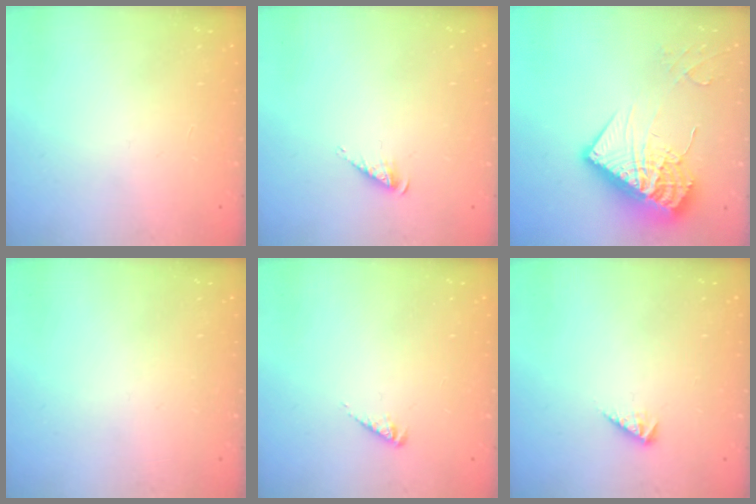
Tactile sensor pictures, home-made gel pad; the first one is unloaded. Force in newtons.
{"total": 3.3, "press": 3.3, "slide": 0.5}
{"total": 19.0, "press": 18.9, "slide": 1.8}
{"total": 0.0}
{"total": 2.1, "press": 2.0, "slide": 0.4}
{"total": 2.9, "press": 2.9, "slide": 0.5}